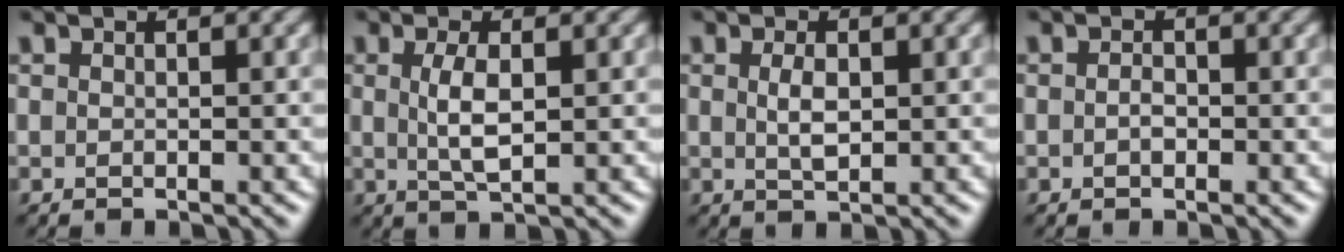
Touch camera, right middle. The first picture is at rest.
{"total": 2.9, "force": [0.4, 0.9, 2.8], "torque": [-0.060, 0.000, 0.008]}
{"total": 2.0, "force": [0.3, 0.9, 1.8], "torque": [-0.042, -0.001, 0.008]}
{"total": 1.0, "force": [-0.2, 0.6, 0.7], "torque": [-0.015, 0.001, -0.005]}